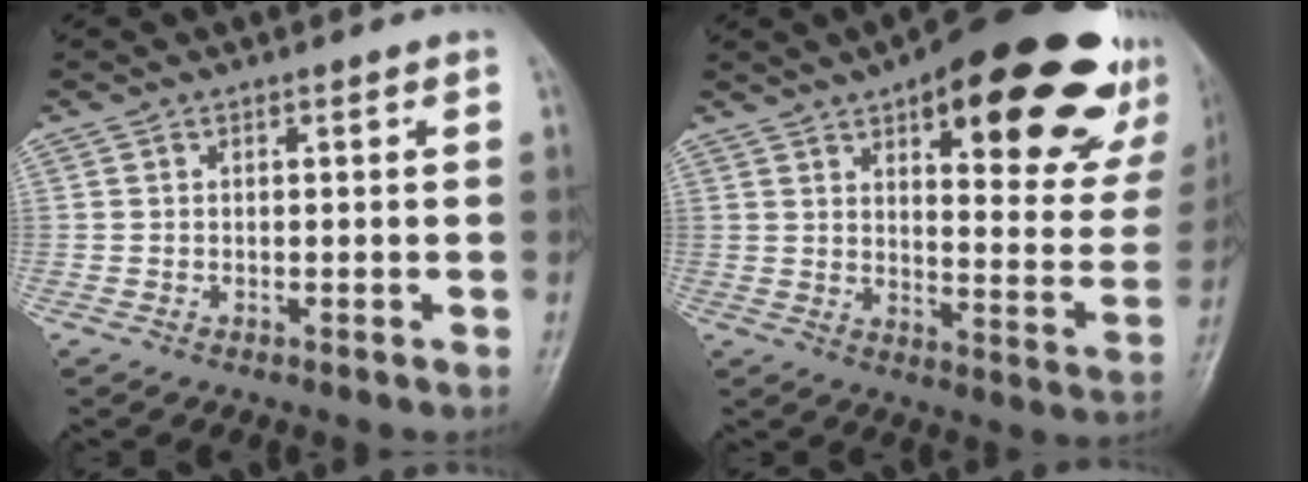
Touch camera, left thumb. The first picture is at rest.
{"total": 29.0, "force": [16.6, 10.3, 21.5], "torque": [-0.246, -0.052, 0.221]}